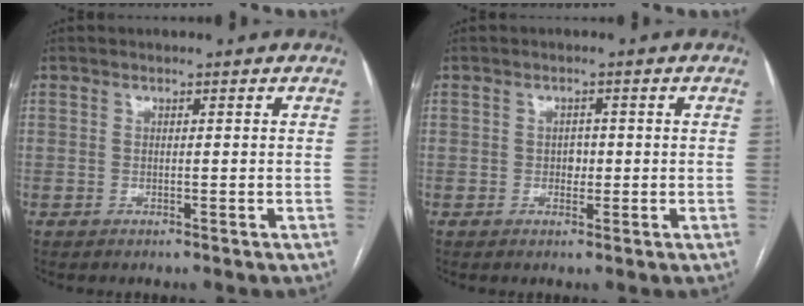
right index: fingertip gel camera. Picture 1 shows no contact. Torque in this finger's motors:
{"motor_torque": [0.33, 0.36, 0.00, 0.00]}